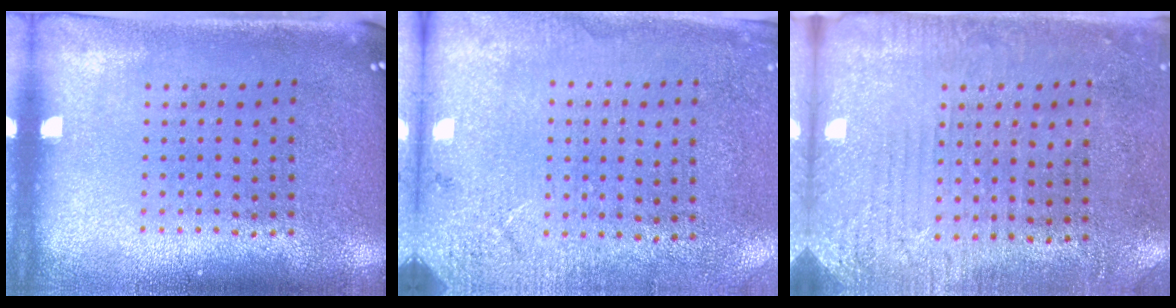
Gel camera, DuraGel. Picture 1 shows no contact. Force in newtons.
{"total": 2.6, "press": 2.4, "slide": 1.1}
{"total": 2.8, "press": 2.6, "slide": 1.2}